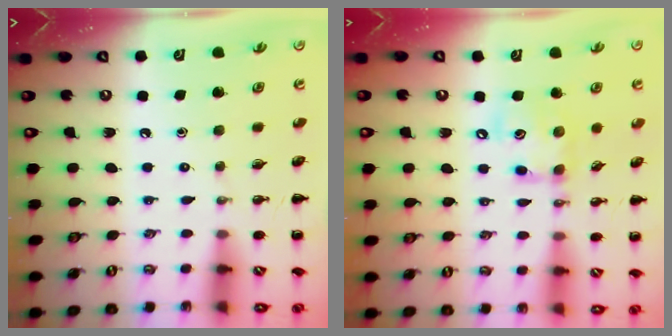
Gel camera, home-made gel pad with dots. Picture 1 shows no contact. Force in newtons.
{"total": 10.7, "press": 10.7, "slide": 1.1}